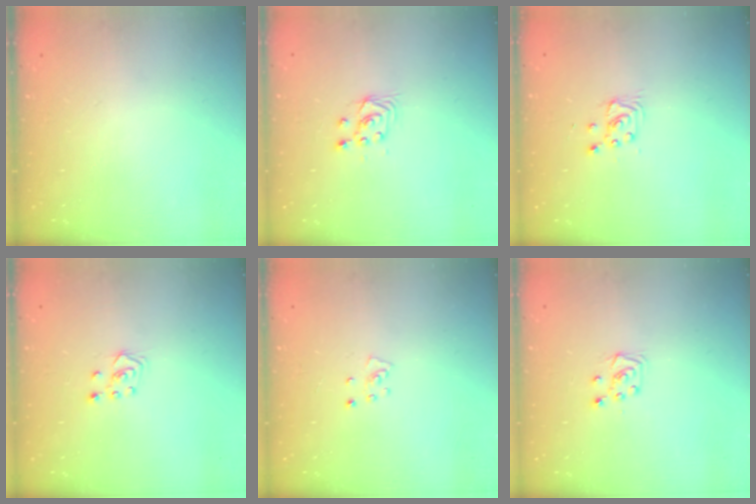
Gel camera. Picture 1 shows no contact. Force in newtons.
{"total": 2.9, "press": 2.7, "slide": 1.0}
{"total": 2.9, "press": 2.9, "slide": 0.4}
{"total": 3.6, "press": 3.6, "slide": 0.4}
{"total": 3.5, "press": 3.5, "slide": 0.3}
{"total": 5.8, "press": 5.7, "slide": 0.6}